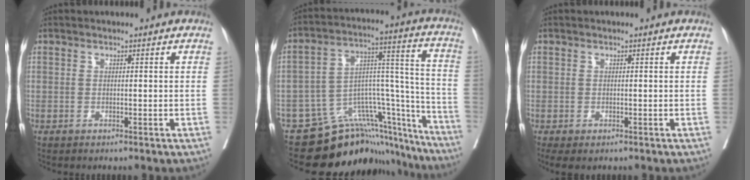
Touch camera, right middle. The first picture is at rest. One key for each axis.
{"total": 16.5, "fx": -14.2, "fy": 6.3, "fz": 5.4, "tx": -0.035, "ty": 0.062, "tz": -0.199}
{"total": 2.0, "fx": -1.1, "fy": 1.2, "fz": 1.1, "tx": -0.019, "ty": -0.004, "tz": -0.013}